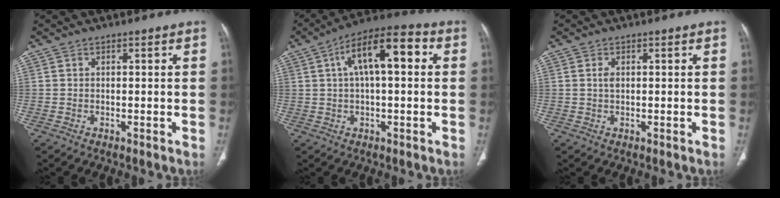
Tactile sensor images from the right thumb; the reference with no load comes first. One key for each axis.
{"total": 13.0, "fx": 3.1, "fy": 5.2, "fz": 11.5, "tx": -0.184, "ty": 0.032, "tz": 0.041}
{"total": 1.5, "fx": 0.3, "fy": 0.8, "fz": 1.2, "tx": -0.024, "ty": 0.002, "tz": 0.006}